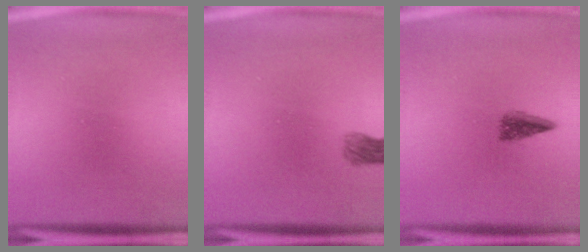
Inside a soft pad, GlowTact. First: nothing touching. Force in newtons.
{"total": 2.3}
{"total": 2.7}